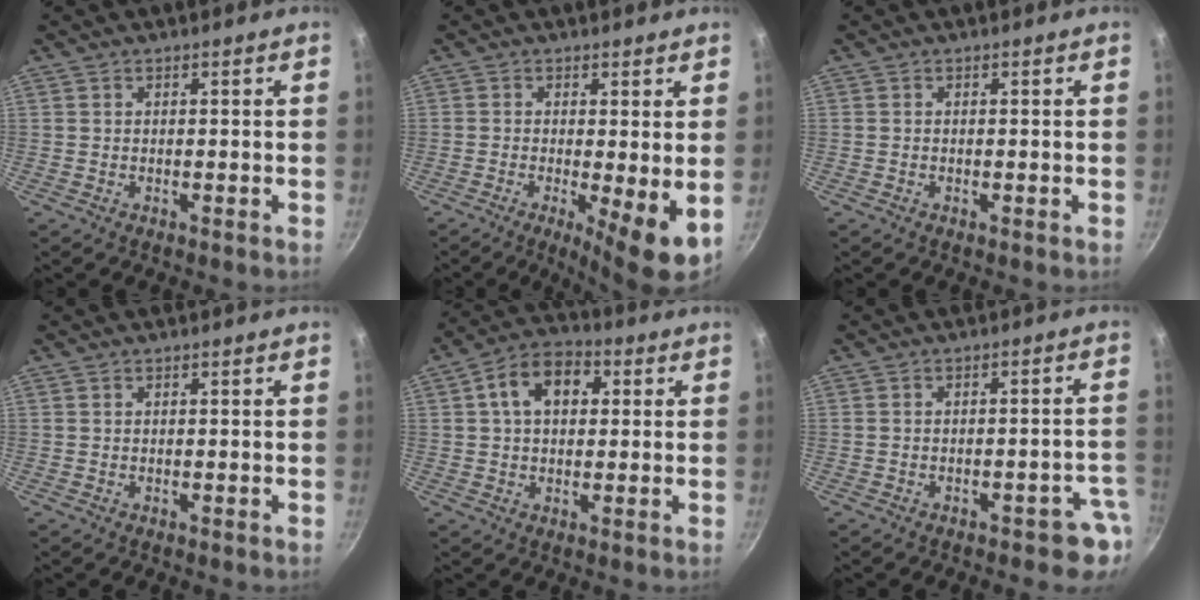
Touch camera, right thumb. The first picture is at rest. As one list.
[{"total": 7.2, "force": [-1.0, 1.5, 7.0], "torque": [-0.104, -0.010, -0.014]}, {"total": 0.0}, {"total": 0.0}, {"total": 10.5, "force": [2.6, 7.2, 7.3], "torque": [-0.092, 0.020, 0.027]}, {"total": 4.6, "force": [-2.7, 2.3, 2.9], "torque": [0.000, 0.036, -0.025]}]